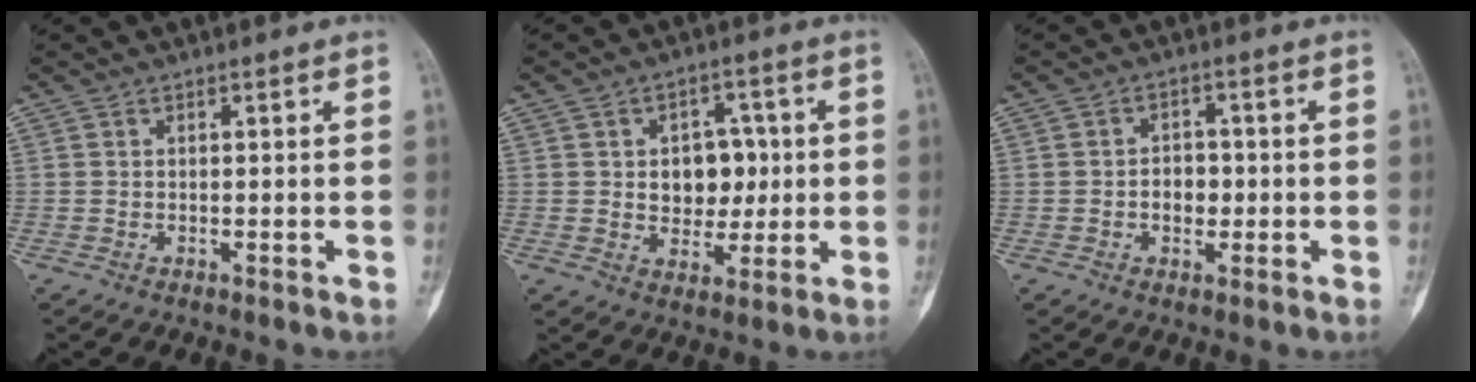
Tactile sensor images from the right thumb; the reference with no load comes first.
{"total": 8.6, "force": [0.8, 6.5, 5.7], "torque": [-0.035, 0.003, 0.017]}
{"total": 4.3, "force": [-0.6, 3.2, 2.8], "torque": [-0.023, 0.009, -0.010]}